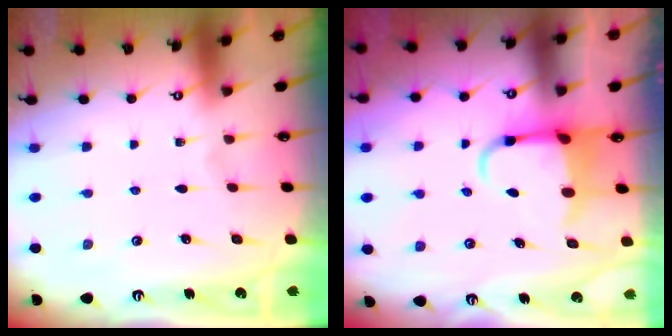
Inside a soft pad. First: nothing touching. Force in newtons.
{"total": 5.7, "press": 5.5, "slide": 1.5}